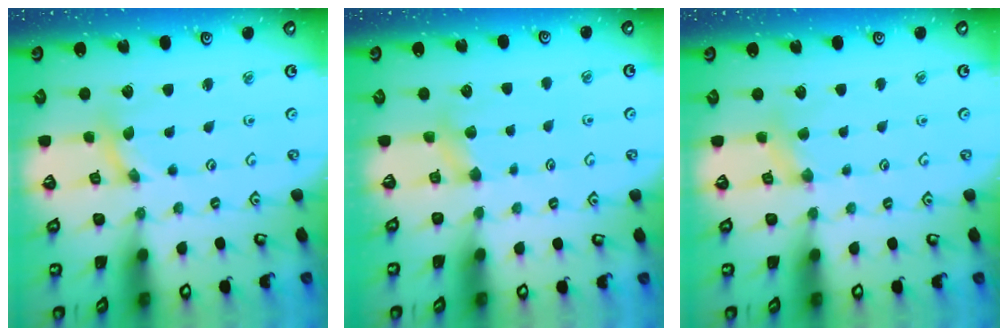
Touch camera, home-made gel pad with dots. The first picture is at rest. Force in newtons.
{"total": 3.8, "press": 3.7, "slide": 0.7}
{"total": 3.9, "press": 3.9, "slide": 0.4}